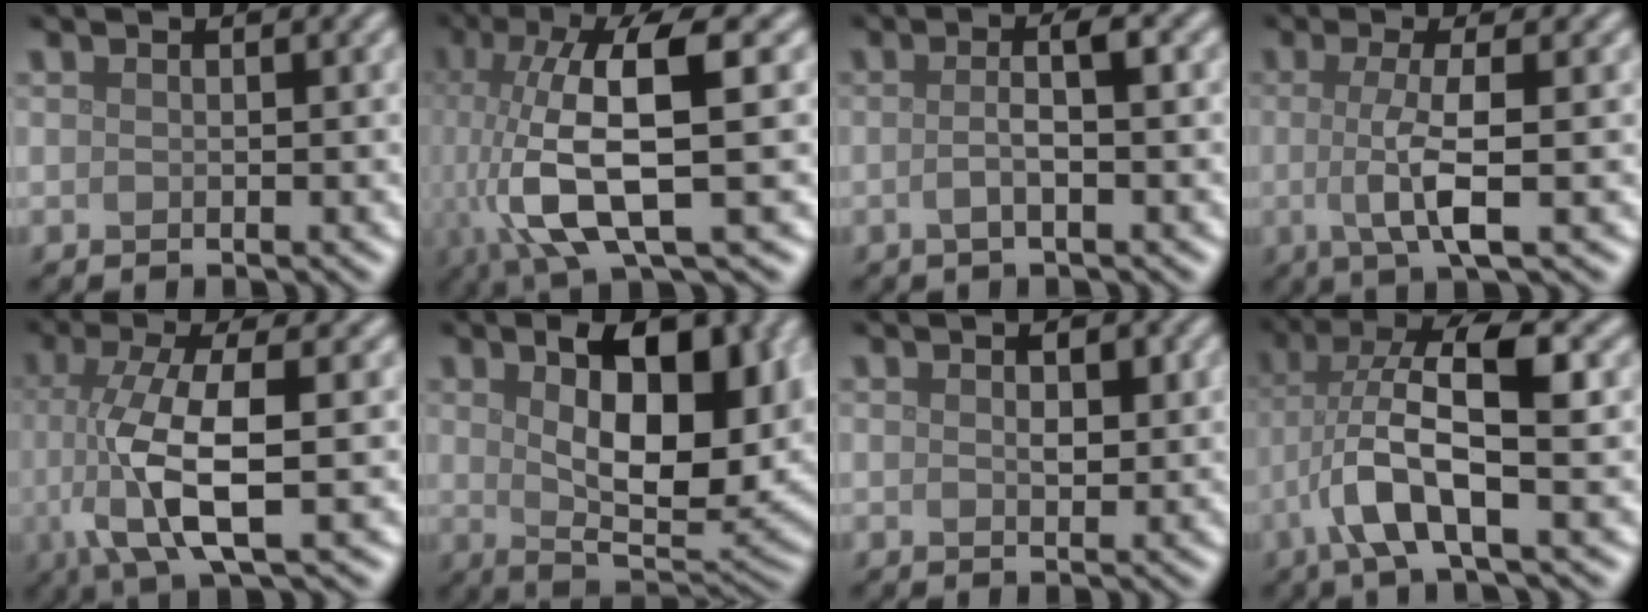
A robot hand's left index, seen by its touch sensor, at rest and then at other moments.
{"total": 11.1, "force": [-0.7, 3.4, 10.6], "torque": [-0.210, -0.004, -0.012]}
{"total": 2.8, "force": [-0.2, 0.6, 2.7], "torque": [-0.046, 0.005, -0.010]}
{"total": 4.6, "force": [-0.4, 1.1, 4.5], "torque": [-0.081, -0.008, -0.009]}
{"total": 7.8, "force": [-0.8, 2.2, 7.4], "torque": [-0.146, -0.006, -0.014]}
{"total": 10.6, "force": [2.4, 4.9, 9.1], "torque": [-0.131, -0.001, 0.037]}
{"total": 1.9, "force": [0.5, 1.0, 1.6], "torque": [-0.022, -0.002, 0.008]}
{"total": 7.5, "force": [-1.1, 2.0, 7.1], "torque": [-0.145, 0.022, -0.028]}